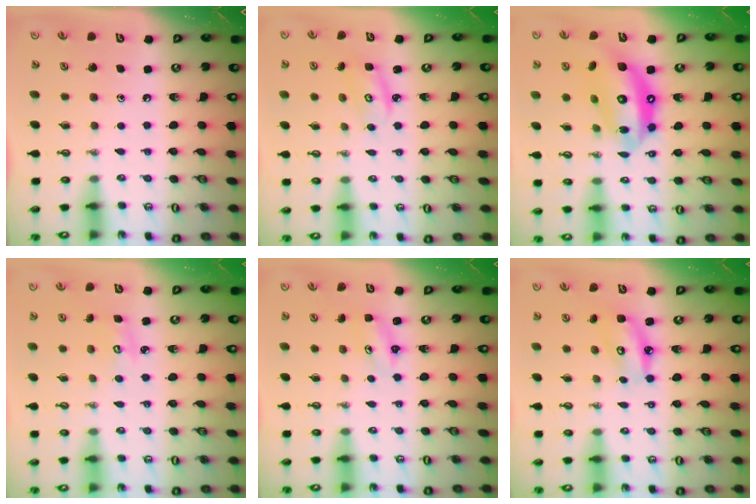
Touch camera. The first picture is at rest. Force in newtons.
{"total": 2.9, "press": 2.9, "slide": 0.2}
{"total": 17.2, "press": 17.1, "slide": 1.8}
{"total": 4.1, "press": 4.1, "slide": 0.3}
{"total": 2.8, "press": 2.8, "slide": 0.3}
{"total": 6.5, "press": 6.5, "slide": 0.5}